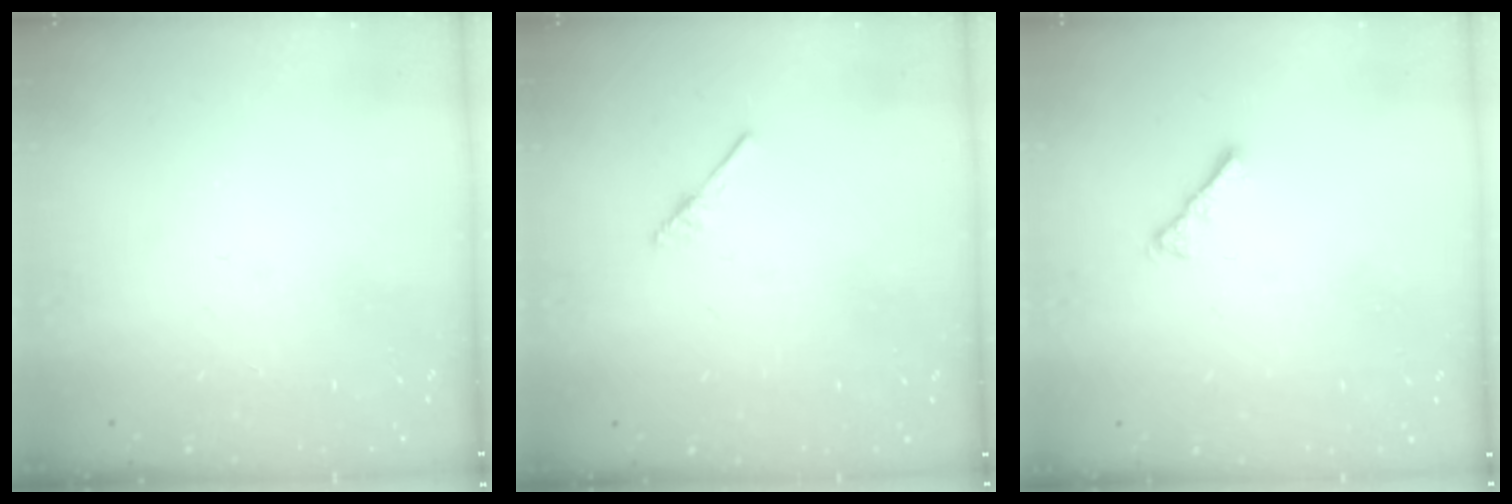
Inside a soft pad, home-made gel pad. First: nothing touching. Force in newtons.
{"total": 2.5, "press": 2.4, "slide": 0.3}
{"total": 3.4, "press": 3.4, "slide": 0.6}